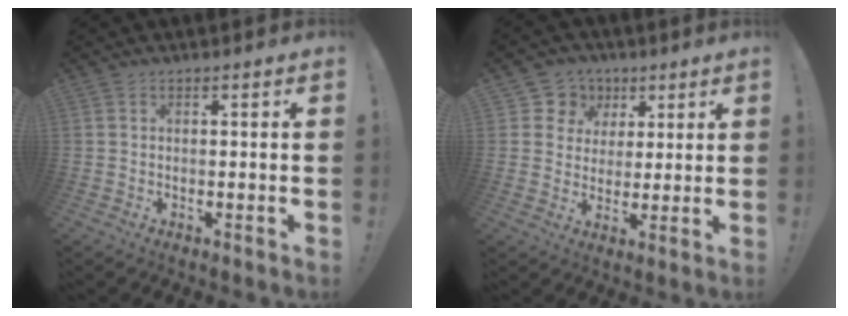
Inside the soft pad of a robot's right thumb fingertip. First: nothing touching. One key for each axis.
{"total": 8.0, "fx": 2.7, "fy": 7.4, "fz": 1.4, "tx": -0.025, "ty": -0.015, "tz": 0.058}